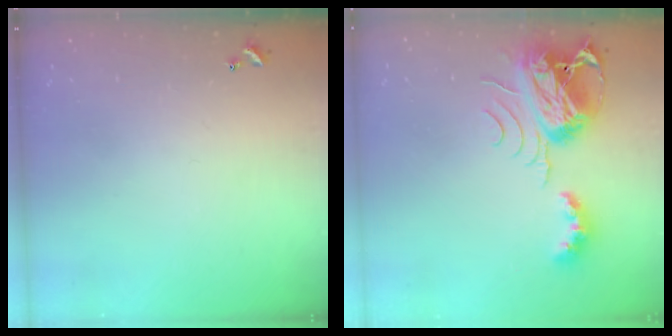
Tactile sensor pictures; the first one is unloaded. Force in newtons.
{"total": 9.7, "press": 9.6, "slide": 1.2}